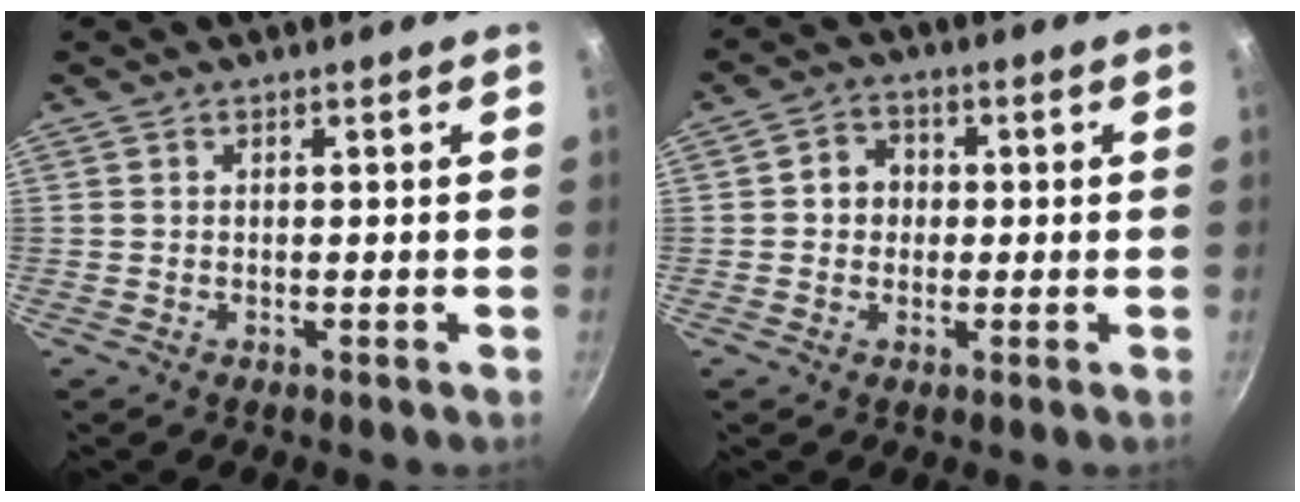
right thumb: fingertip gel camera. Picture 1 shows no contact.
{"total": 5.0, "force": [0.2, 4.4, 2.3], "torque": [-0.011, 0.009, -0.005]}